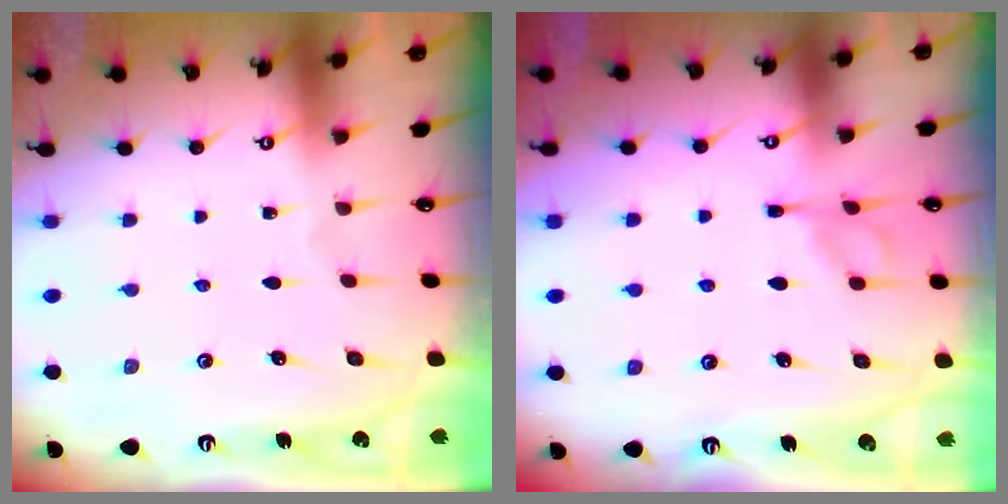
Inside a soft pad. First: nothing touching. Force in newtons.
{"total": 8.1, "press": 8.0, "slide": 0.9}